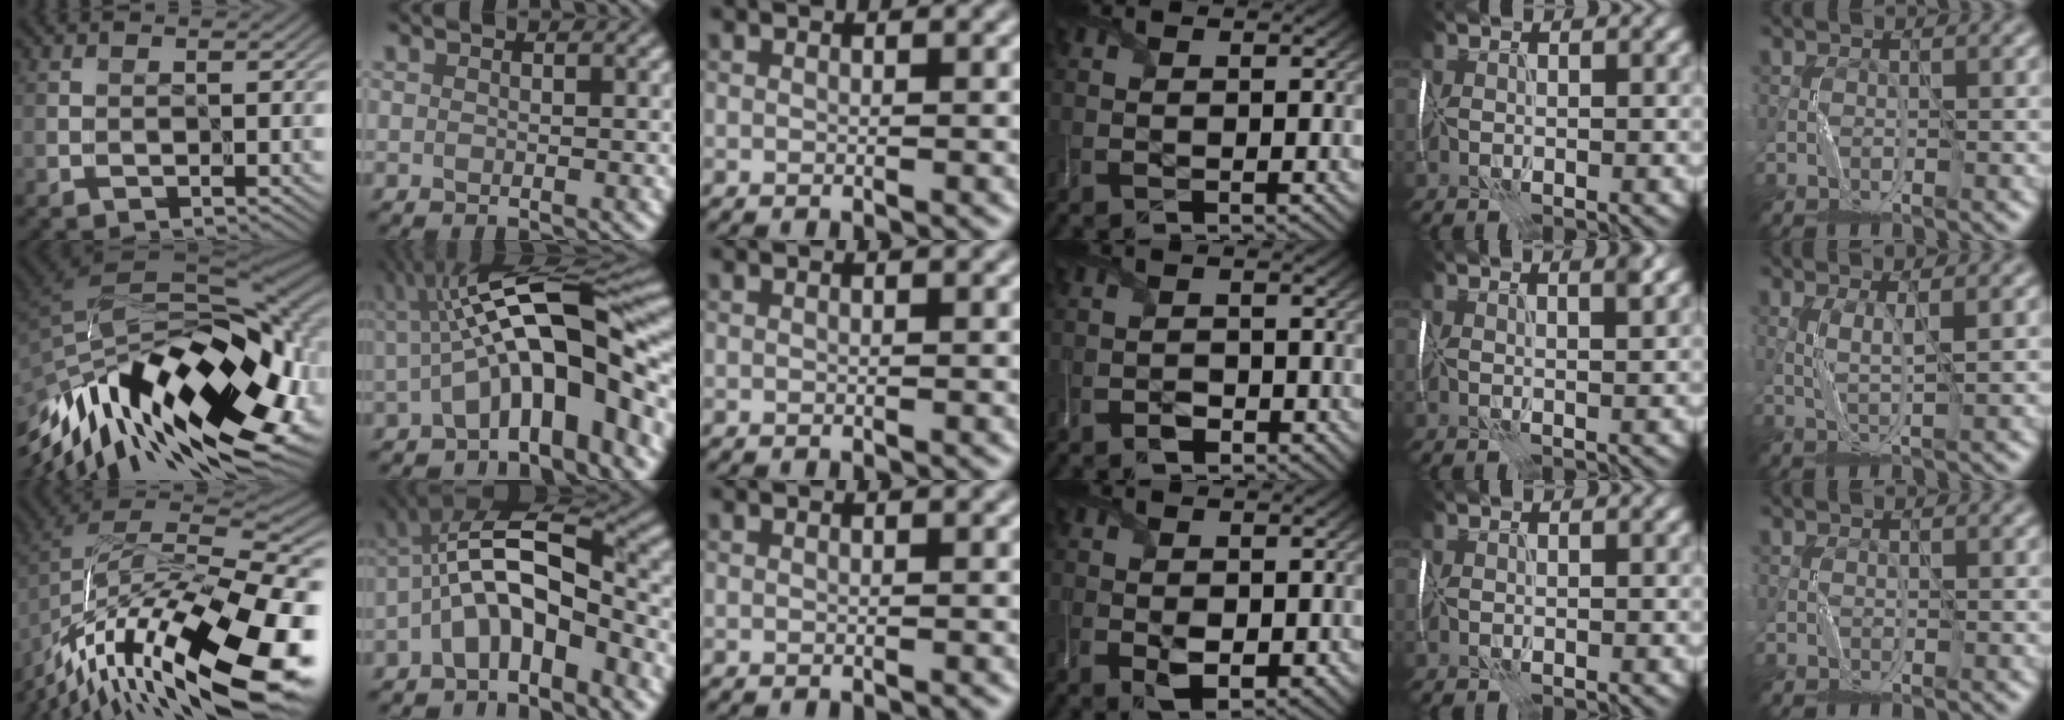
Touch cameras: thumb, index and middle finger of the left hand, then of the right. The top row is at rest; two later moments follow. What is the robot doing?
{"motion": "wrap", "object": "thread"}